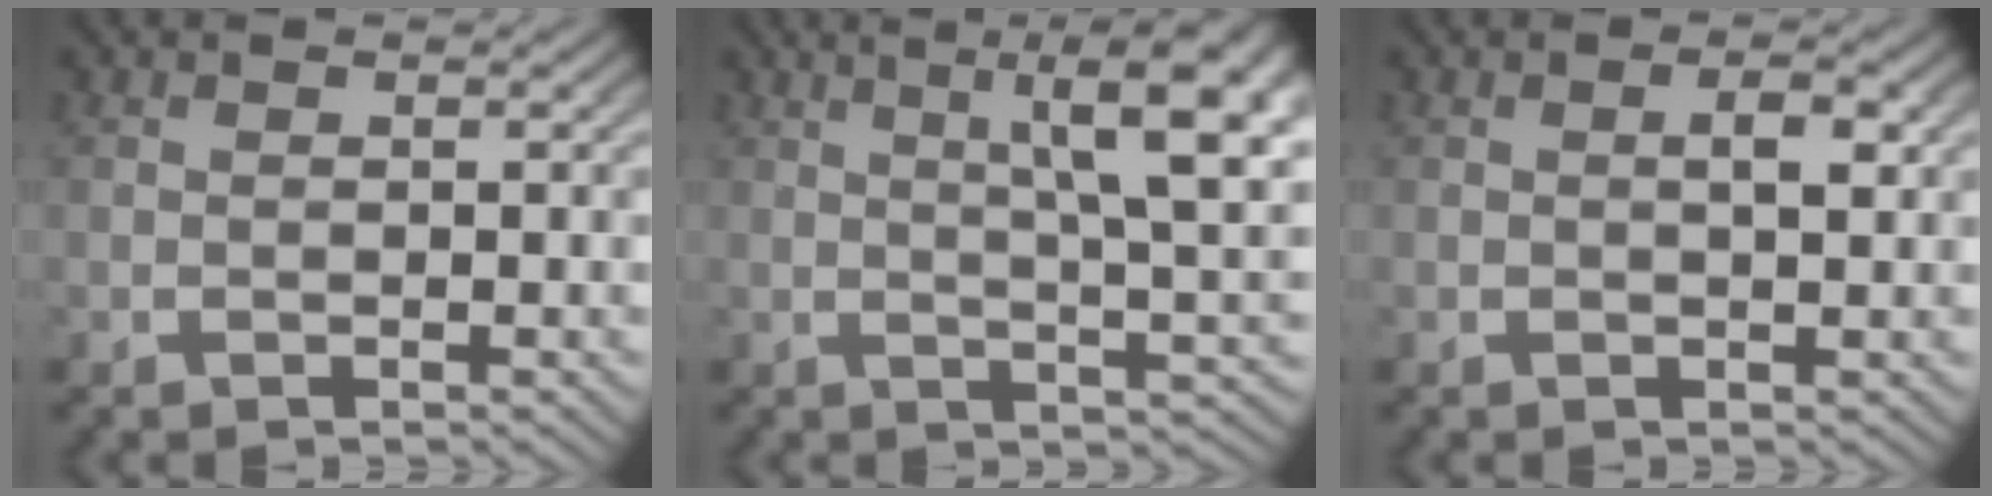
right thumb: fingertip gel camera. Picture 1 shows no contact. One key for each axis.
{"total": 10.4, "fx": 3.6, "fy": 4.3, "fz": 8.8, "tx": -0.099, "ty": 0.011, "tz": 0.047}
{"total": 1.6, "fx": 0.3, "fy": 0.6, "fz": 1.5, "tx": -0.019, "ty": 0.004, "tz": 0.003}